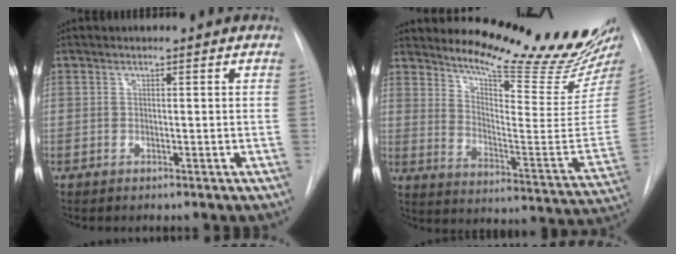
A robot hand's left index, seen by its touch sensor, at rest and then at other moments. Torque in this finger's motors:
{"motor_torque": [0.94, -1.20, 0.09, 0.00]}